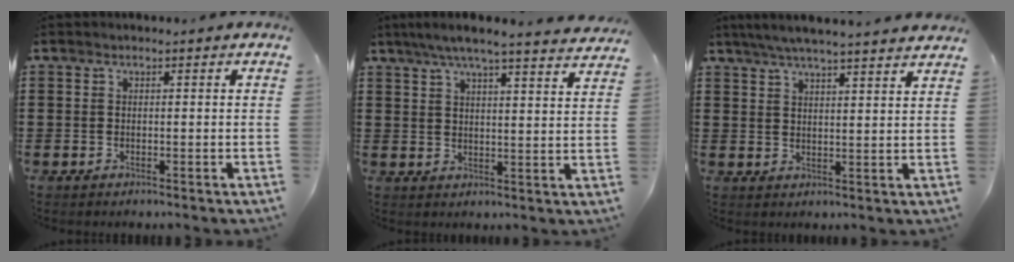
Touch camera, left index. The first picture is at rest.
{"total": 5.7, "force": [5.0, -0.2, 2.7], "torque": [-0.069, -0.022, 0.085]}
{"total": 4.7, "force": [4.4, -0.3, 1.8], "torque": [-0.048, -0.015, 0.077]}